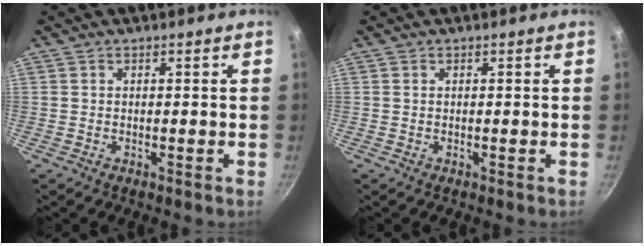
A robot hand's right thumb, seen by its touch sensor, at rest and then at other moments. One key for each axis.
{"total": 0.0}